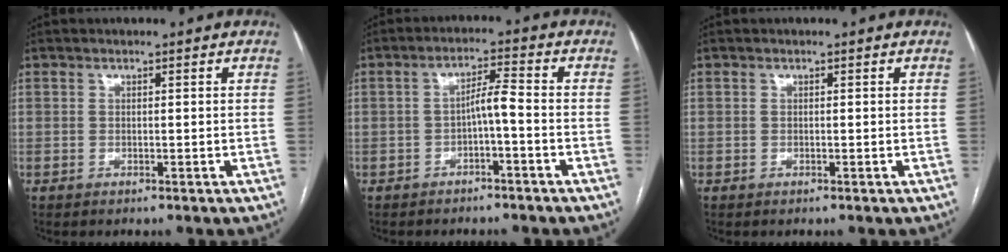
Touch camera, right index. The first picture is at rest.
{"total": 3.7, "force": [-1.3, 0.3, 3.4], "torque": [-0.058, 0.015, -0.022]}
{"total": 0.0}